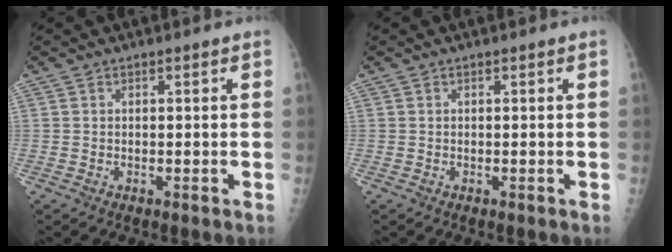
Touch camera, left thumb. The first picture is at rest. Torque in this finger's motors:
{"motor_torque": [0.00, 0.00, 0.00, 0.00, 0.00]}